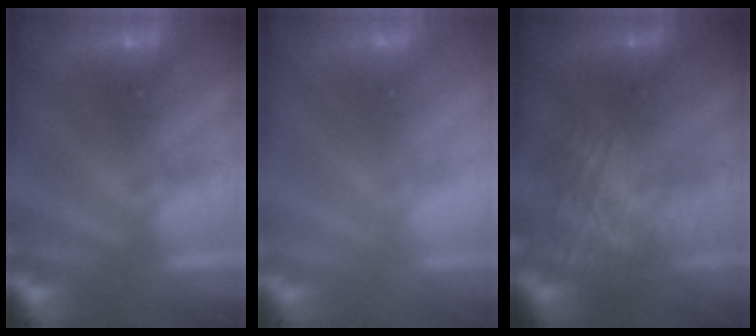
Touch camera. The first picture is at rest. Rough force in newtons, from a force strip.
{"total": 2.6}
{"total": 7.3}